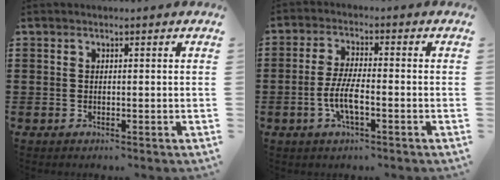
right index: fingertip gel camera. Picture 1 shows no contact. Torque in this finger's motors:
{"motor_torque": [1.60, 0.54, 0.23, 0.10]}